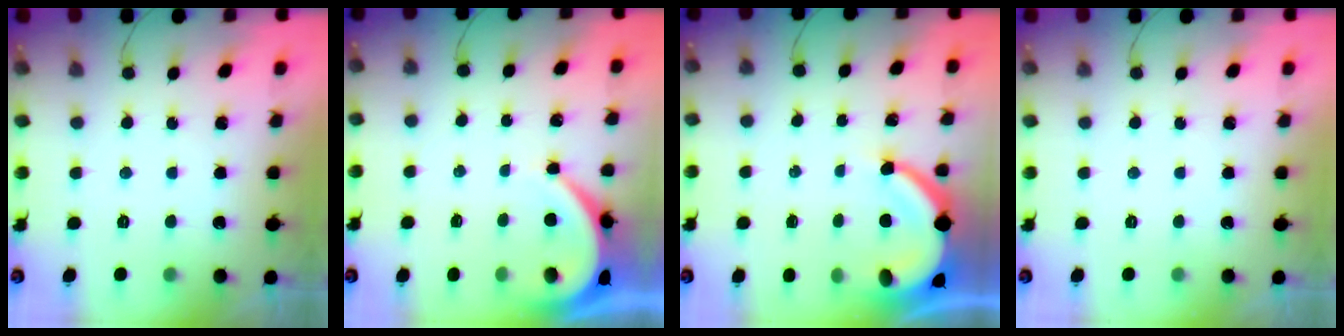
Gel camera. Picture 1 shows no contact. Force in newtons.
{"total": 5.9, "press": 5.9, "slide": 0.7}
{"total": 8.3, "press": 8.2, "slide": 0.9}
{"total": 0.0}